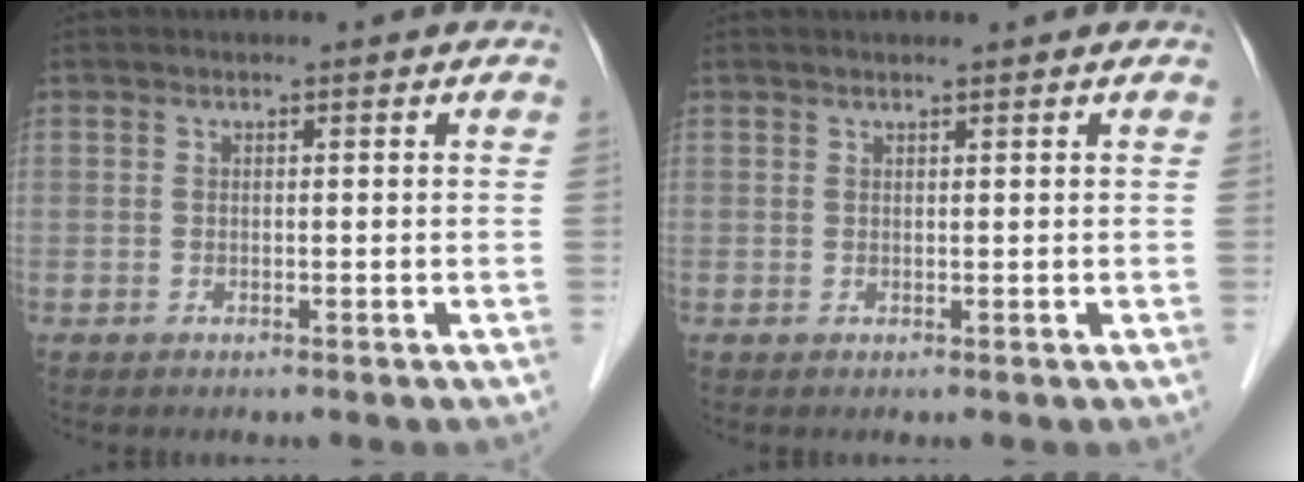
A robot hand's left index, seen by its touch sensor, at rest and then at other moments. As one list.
[{"total": 1.0, "force": [0.9, -0.1, 0.4], "torque": [-0.005, 0.008, 0.018]}]